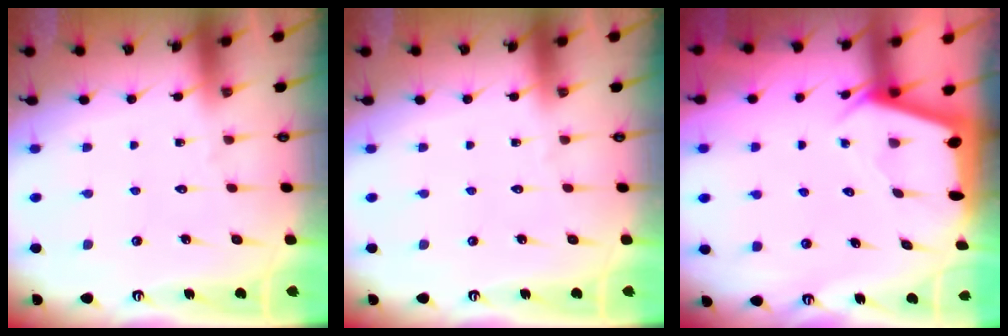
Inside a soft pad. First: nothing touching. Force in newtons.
{"total": 0.0}
{"total": 2.5, "press": 2.5, "slide": 0.3}